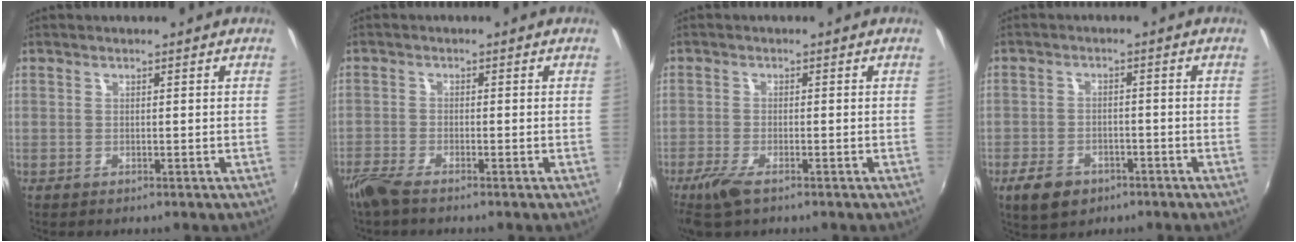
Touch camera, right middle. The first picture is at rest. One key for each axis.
{"total": 3.9, "fx": -3.2, "fy": 0.5, "fz": 2.0, "tx": -0.059, "ty": -0.012, "tz": -0.067}
{"total": 4.7, "fx": -3.1, "fy": 1.2, "fz": 3.3, "tx": -0.084, "ty": -0.015, "tz": -0.061}
{"total": 7.3, "fx": -4.5, "fy": 4.4, "fz": 3.6, "tx": -0.096, "ty": -0.007, "tz": -0.073}